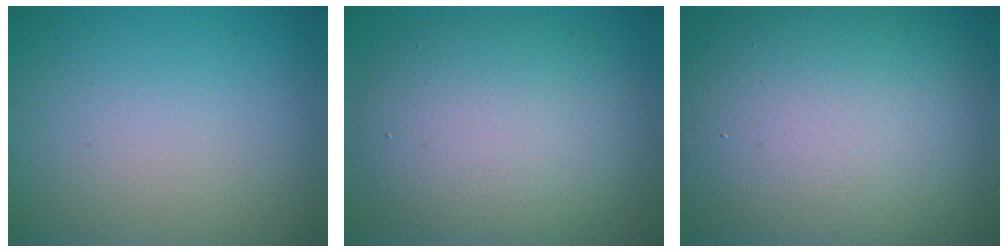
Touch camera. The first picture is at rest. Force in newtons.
{"total": 8.8, "press": 8.8, "slide": 0.7}
{"total": 16.4, "press": 16.4, "slide": 0.9}